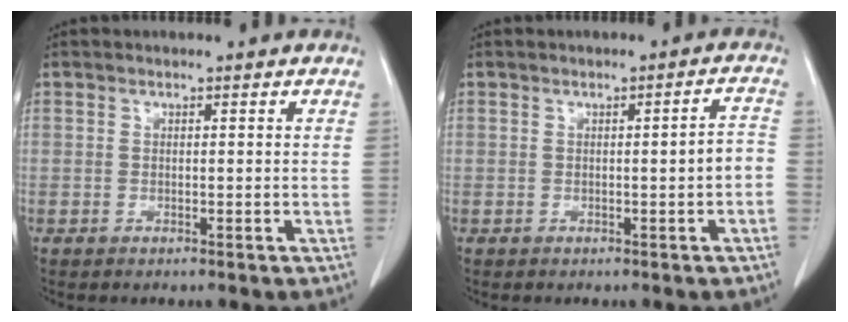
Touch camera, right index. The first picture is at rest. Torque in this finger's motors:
{"motor_torque": [0.35, -0.26, 0.02, 0.05]}